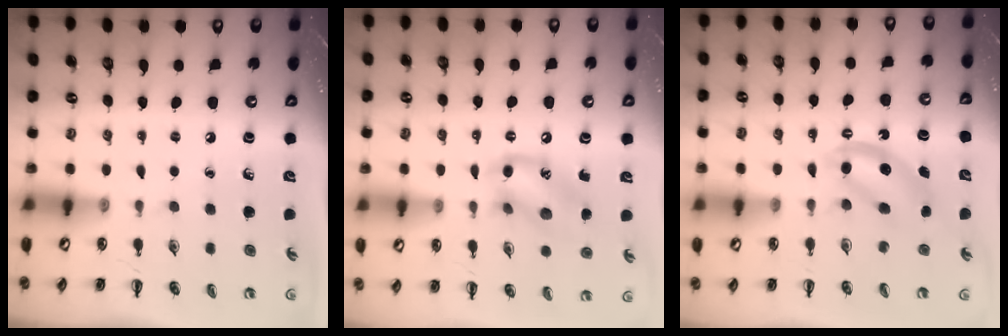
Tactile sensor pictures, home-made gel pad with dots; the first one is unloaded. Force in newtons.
{"total": 12.9, "press": 12.8, "slide": 2.0}
{"total": 5.4, "press": 5.4, "slide": 0.8}